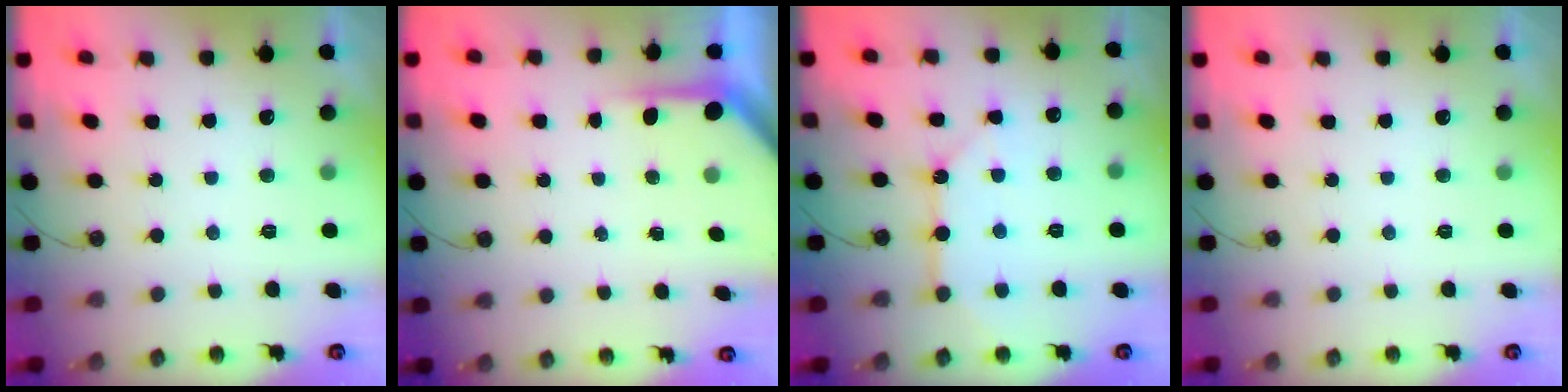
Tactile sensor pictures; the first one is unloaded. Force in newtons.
{"total": 3.8, "press": 3.8, "slide": 0.2}
{"total": 10.8, "press": 10.8, "slide": 1.0}
{"total": 0.0}